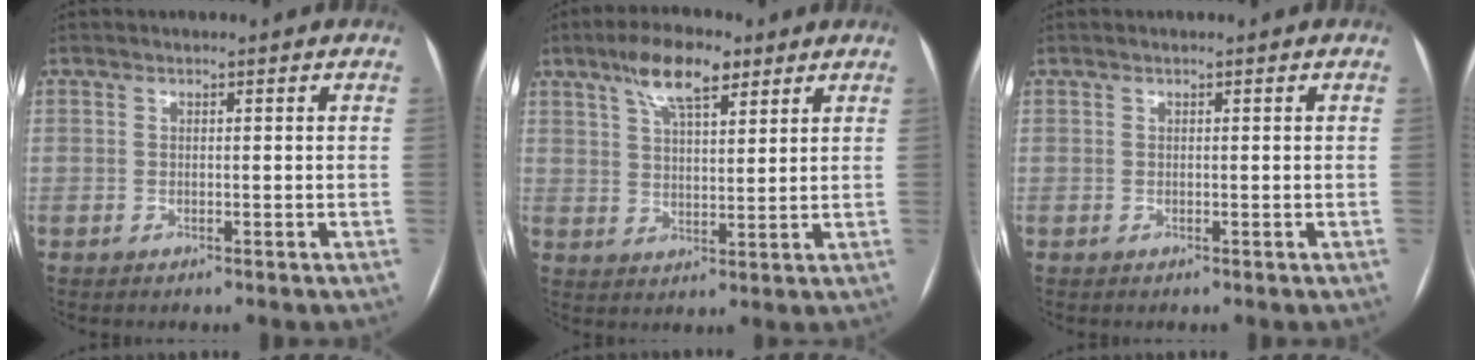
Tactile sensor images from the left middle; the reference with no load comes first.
{"total": 8.7, "force": [5.5, 2.8, 6.2], "torque": [-0.114, 0.015, 0.097]}
{"total": 0.0}